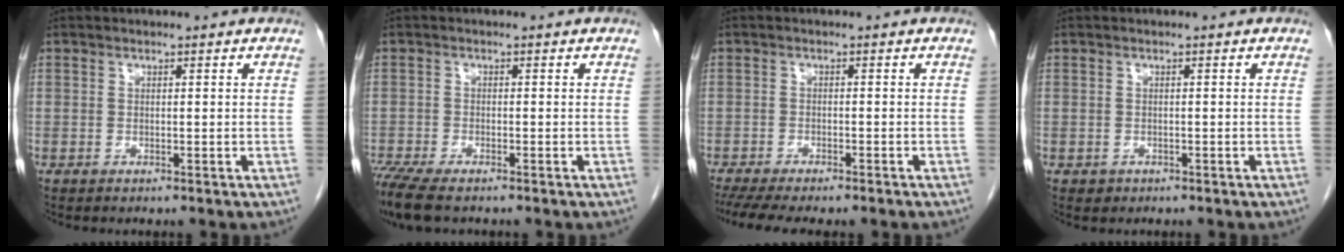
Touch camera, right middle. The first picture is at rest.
{"total": 6.8, "force": [-5.4, 1.5, 3.9], "torque": [-0.076, -0.017, -0.095]}
{"total": 9.7, "force": [-8.1, 1.5, 5.2], "torque": [-0.072, -0.006, -0.117]}
{"total": 0.8, "force": [-0.4, 0.7, 0.1], "torque": [-0.005, 0.002, -0.004]}